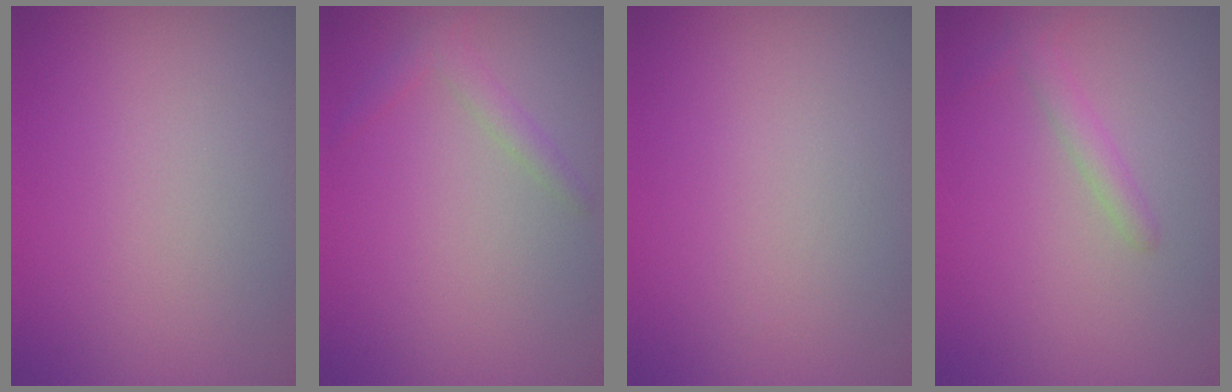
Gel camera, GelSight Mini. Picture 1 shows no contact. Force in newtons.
{"total": 1.5, "press": 1.5, "slide": 0.1}
{"total": 0.0}
{"total": 1.5, "press": 1.5, "slide": 0.1}